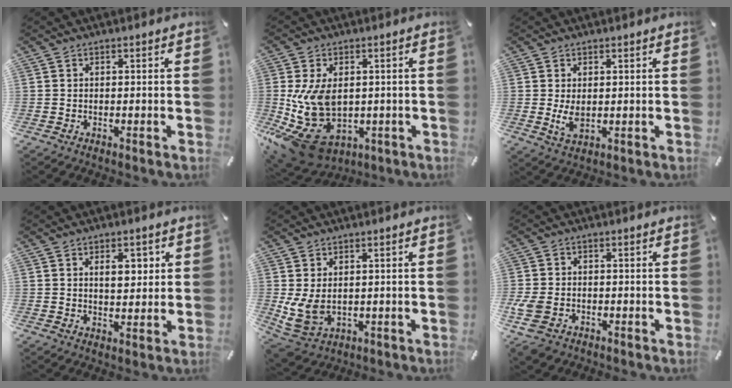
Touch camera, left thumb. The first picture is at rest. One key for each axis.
{"total": 15.0, "fx": -0.9, "fy": 10.7, "fz": 10.5, "tx": -0.234, "ty": -0.016, "tz": -0.004}
{"total": 3.9, "fx": 0.1, "fy": 2.4, "fz": 3.2, "tx": -0.073, "ty": -0.011, "tz": -0.001}
{"total": 5.8, "fx": 1.9, "fy": 3.6, "fz": 4.2, "tx": -0.046, "ty": -0.010, "tz": 0.023}
{"total": 7.1, "fx": 0.9, "fy": 5.5, "fz": 4.3, "tx": -0.106, "ty": -0.010, "tz": 0.020}
{"total": 5.9, "fx": -2.3, "fy": 4.3, "fz": 3.4, "tx": -0.088, "ty": 0.006, "tz": -0.043}